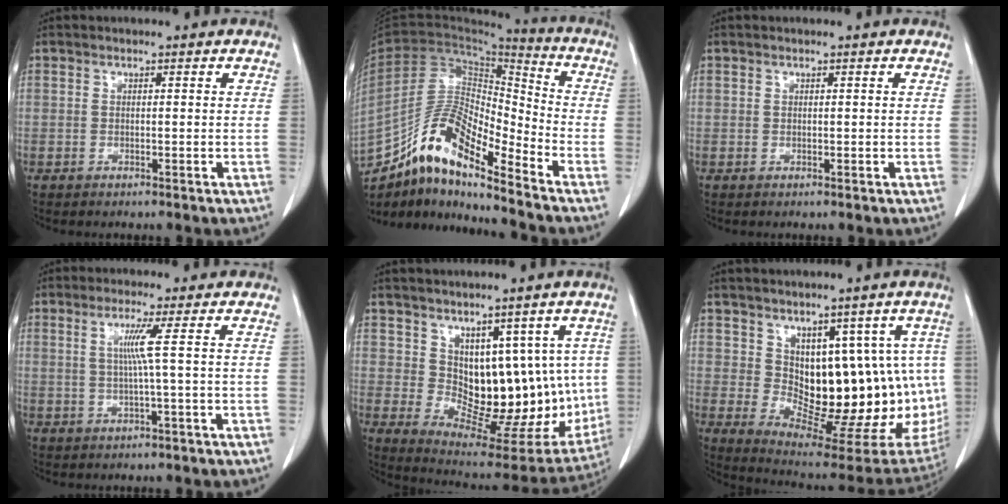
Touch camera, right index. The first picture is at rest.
{"total": 14.4, "force": [-11.0, 2.9, 8.9], "torque": [-0.164, 0.031, -0.196]}
{"total": 0.0}
{"total": 3.5, "force": [0.5, -1.3, 3.2], "torque": [-0.065, -0.001, 0.012]}
{"total": 14.7, "force": [2.5, 8.6, 11.7], "torque": [-0.139, 0.000, 0.066]}
{"total": 16.4, "force": [2.0, 8.7, 13.7], "torque": [-0.165, -0.001, 0.054]}